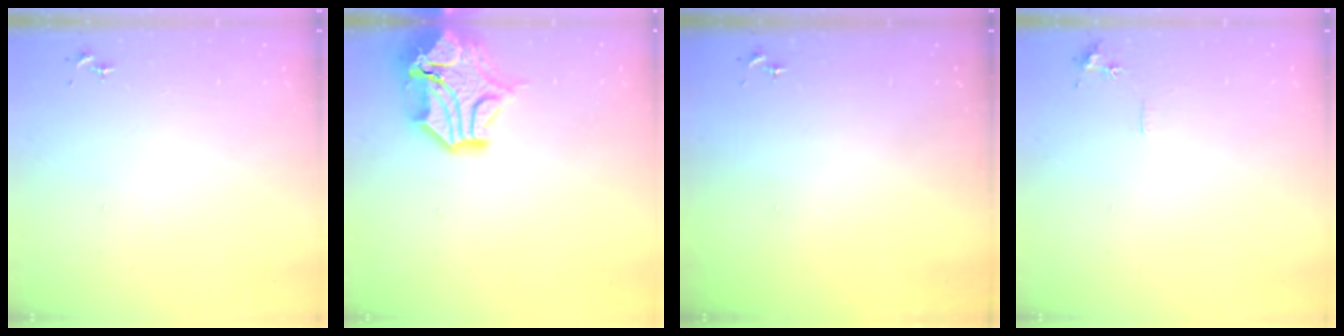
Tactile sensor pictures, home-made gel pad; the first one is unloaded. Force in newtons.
{"total": 17.9, "press": 17.7, "slide": 2.6}
{"total": 0.0}
{"total": 5.6, "press": 5.6, "slide": 0.7}